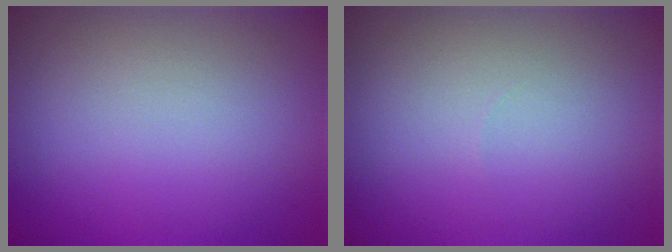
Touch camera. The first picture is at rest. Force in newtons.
{"total": 0.0}